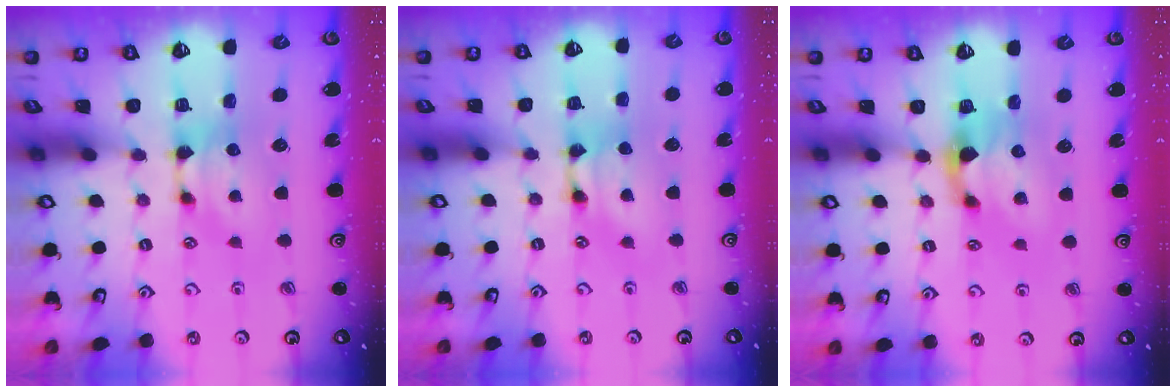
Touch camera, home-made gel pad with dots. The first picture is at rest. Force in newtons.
{"total": 1.9, "press": 1.9, "slide": 0.1}
{"total": 2.0, "press": 1.5, "slide": 1.4}